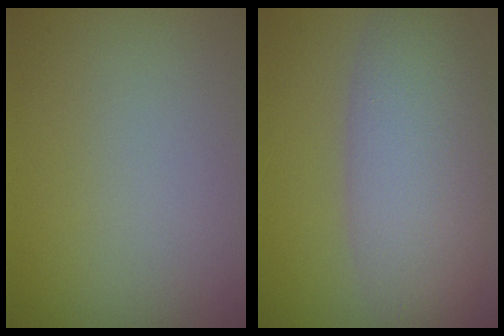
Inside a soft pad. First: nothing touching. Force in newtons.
{"total": 7.3, "press": 7.3, "slide": 0.2}